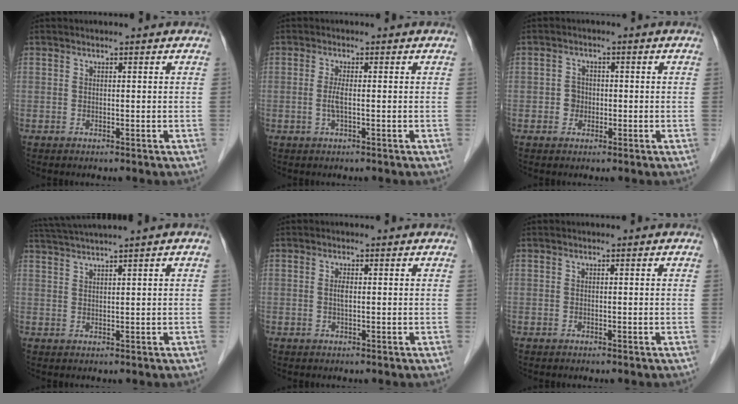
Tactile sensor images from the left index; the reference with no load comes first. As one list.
[{"total": 1.8, "force": [-0.4, 0.1, 1.8], "torque": [-0.041, -0.005, -0.007]}, {"total": 2.2, "force": [-0.6, 2.0, 0.6], "torque": [-0.008, 0.003, -0.011]}, {"total": 4.9, "force": [4.0, -1.5, 2.5], "torque": [-0.052, 0.013, 0.081]}, {"total": 1.1, "force": [-0.1, 0.3, 1.1], "torque": [-0.020, -0.002, -0.002]}, {"total": 0.0}]